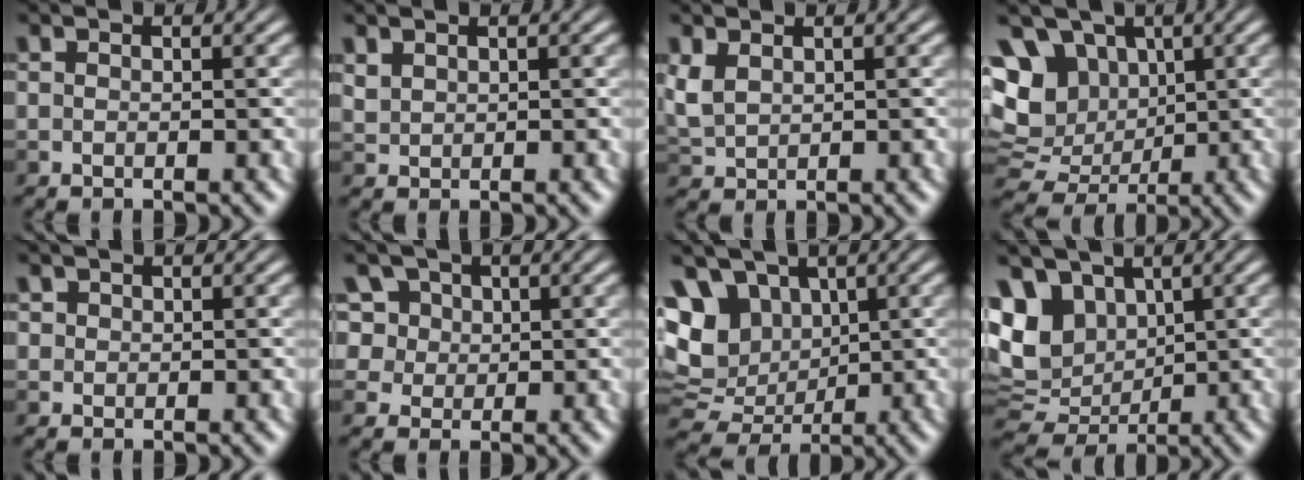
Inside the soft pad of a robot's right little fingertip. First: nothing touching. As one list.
[{"total": 1.5, "force": [0.9, 1.0, 0.7], "torque": [-0.026, -0.002, 0.022]}, {"total": 3.0, "force": [0.9, 1.9, 2.1], "torque": [-0.063, -0.002, 0.020]}, {"total": 11.9, "force": [2.8, 9.6, 6.6], "torque": [-0.145, 0.018, 0.048]}, {"total": 0.6, "force": [0.2, 0.5, -0.1], "torque": [-0.002, -0.005, 0.000]}, {"total": 9.2, "force": [5.5, 6.3, 3.9], "torque": [-0.098, 0.019, 0.082]}, {"total": 10.1, "force": [2.7, 7.5, 6.2], "torque": [-0.140, 0.015, 0.051]}, {"total": 9.2, "force": [2.8, 6.5, 5.9], "torque": [-0.145, 0.002, 0.053]}]